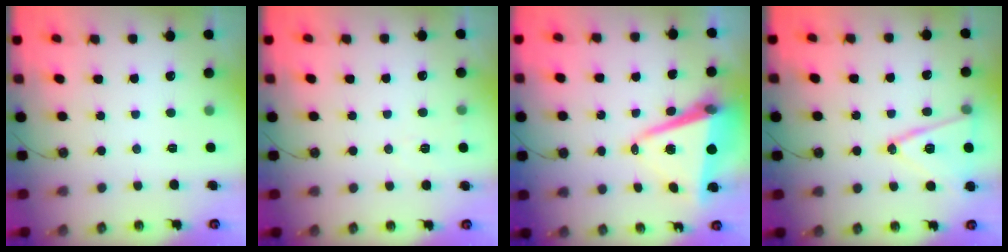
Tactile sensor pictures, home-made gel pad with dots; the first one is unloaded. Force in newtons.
{"total": 6.7, "press": 5.1, "slide": 4.4}
{"total": 11.8, "press": 11.3, "slide": 3.2}
{"total": 14.2, "press": 13.8, "slide": 3.5}